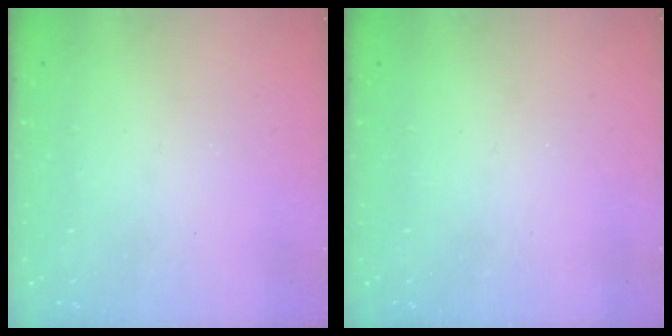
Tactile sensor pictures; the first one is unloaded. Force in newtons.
{"total": 0.0}